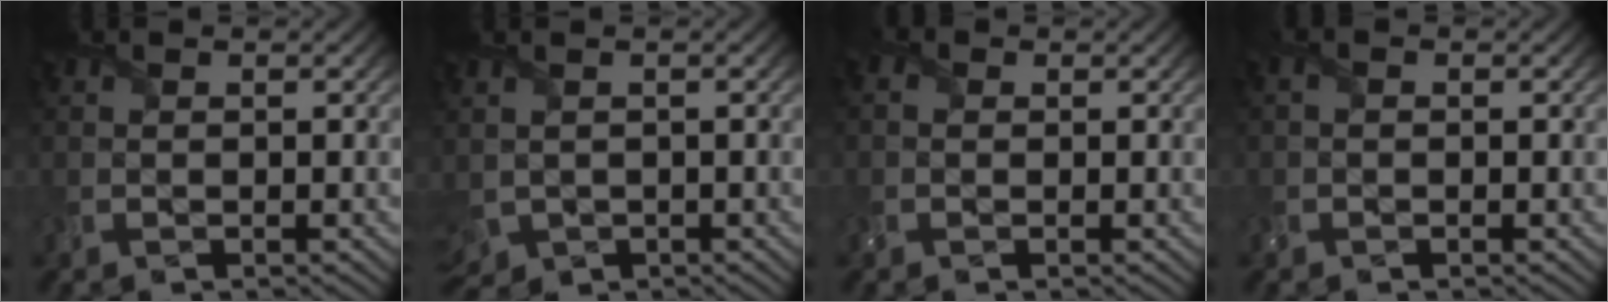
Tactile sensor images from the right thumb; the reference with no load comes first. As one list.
[{"total": 3.6, "force": [-0.7, 2.7, 2.3], "torque": [-0.072, -0.020, -0.010]}, {"total": 1.6, "force": [-0.2, 1.5, 0.6], "torque": [-0.018, -0.001, -0.009]}, {"total": 0.9, "force": [-0.2, 0.7, 0.6], "torque": [-0.020, 0.003, -0.007]}]